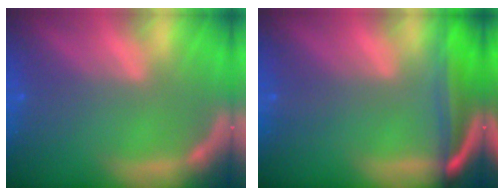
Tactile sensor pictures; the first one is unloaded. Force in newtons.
{"total": 7.1}